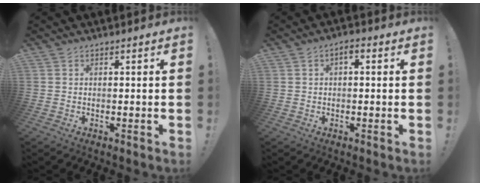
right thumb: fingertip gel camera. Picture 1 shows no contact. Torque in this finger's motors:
{"motor_torque": [-0.01, -0.50, -0.06, 0.12, 0.13]}